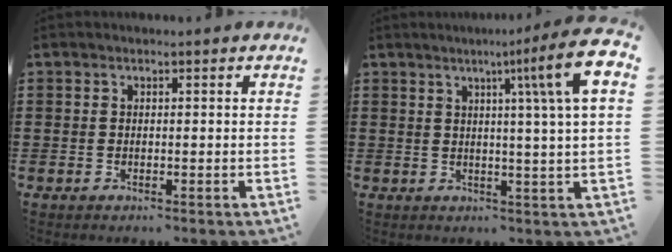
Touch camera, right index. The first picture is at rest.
{"total": 10.1, "force": [3.8, -1.0, 9.3], "torque": [-0.157, -0.021, 0.051]}